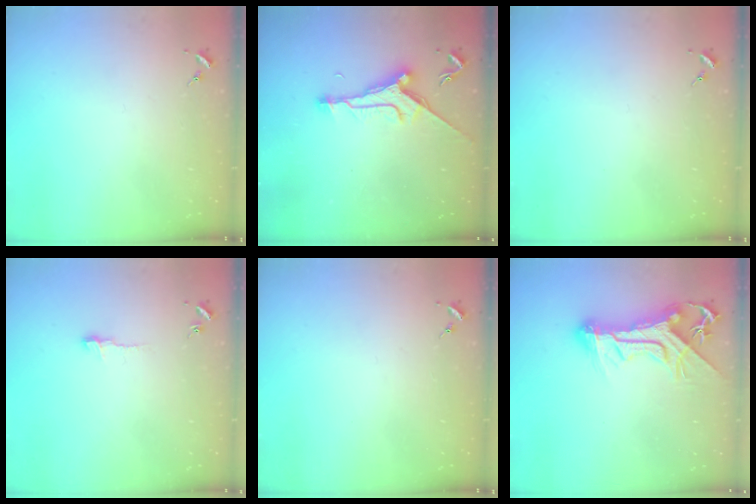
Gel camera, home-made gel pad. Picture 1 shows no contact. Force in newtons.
{"total": 11.4, "press": 11.3, "slide": 1.0}
{"total": 0.0}
{"total": 4.3, "press": 4.3, "slide": 0.5}
{"total": 0.0}
{"total": 16.8, "press": 16.7, "slide": 1.6}